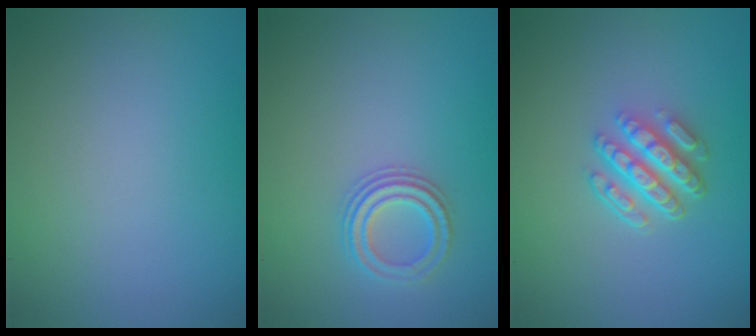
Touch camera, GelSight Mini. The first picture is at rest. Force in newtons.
{"total": 2.2, "press": 2.1, "slide": 0.7}
{"total": 4.6, "press": 3.3, "slide": 3.2}